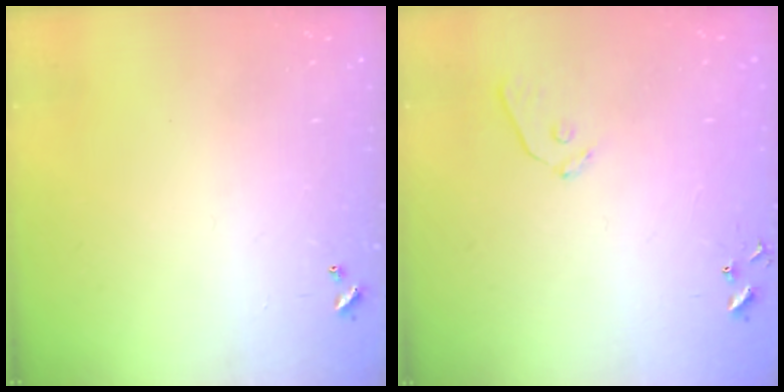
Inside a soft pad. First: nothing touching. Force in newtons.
{"total": 7.4, "press": 7.4, "slide": 0.6}